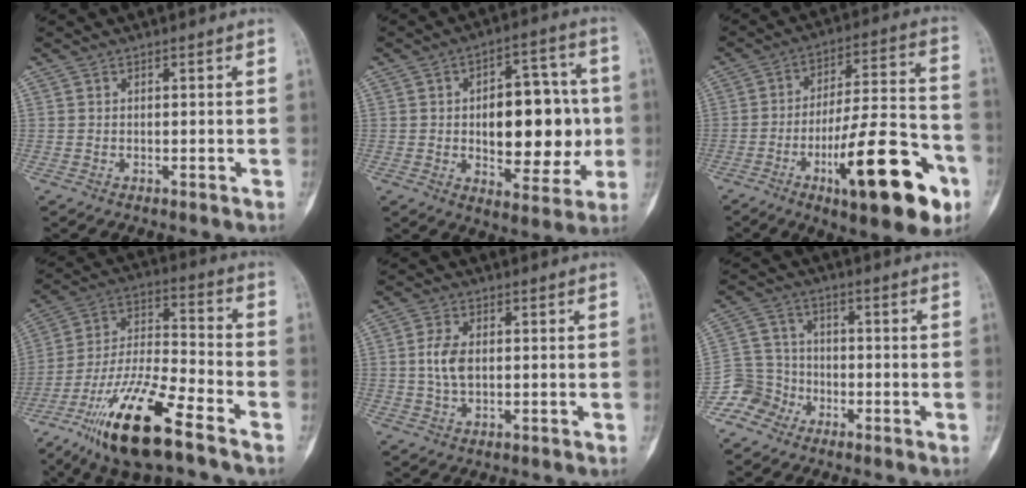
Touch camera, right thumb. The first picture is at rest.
{"total": 18.5, "force": [-0.6, 10.1, 15.6], "torque": [-0.168, 0.018, -0.001]}
{"total": 23.0, "force": [-9.8, 6.7, 19.6], "torque": [-0.275, 0.050, -0.145]}
{"total": 19.1, "force": [-12.1, 4.5, 14.1], "torque": [-0.281, 0.056, -0.222]}
{"total": 5.0, "force": [0.2, 2.9, 4.0], "torque": [-0.085, 0.003, 0.003]}
{"total": 6.8, "force": [-4.3, 5.2, 0.0], "torque": [0.030, 0.038, -0.098]}